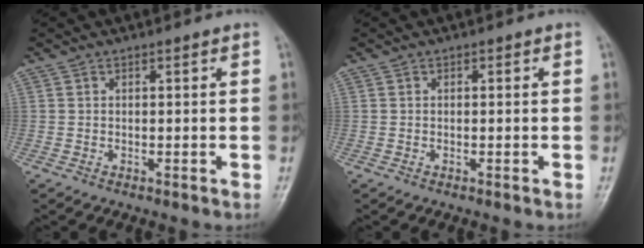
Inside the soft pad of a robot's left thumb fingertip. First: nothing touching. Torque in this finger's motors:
{"motor_torque": [0.00, 0.00, -0.07, -0.07, 0.00]}